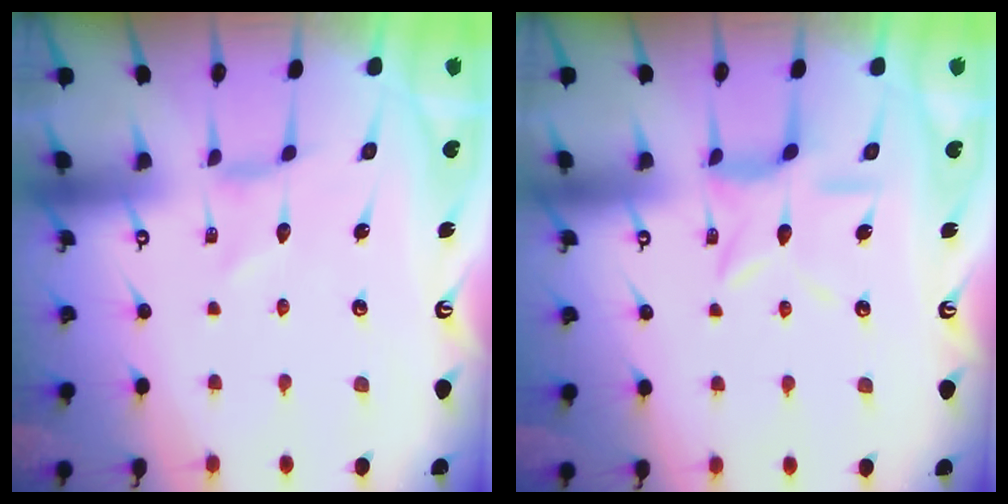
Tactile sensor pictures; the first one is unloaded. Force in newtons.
{"total": 9.6, "press": 9.6, "slide": 0.8}